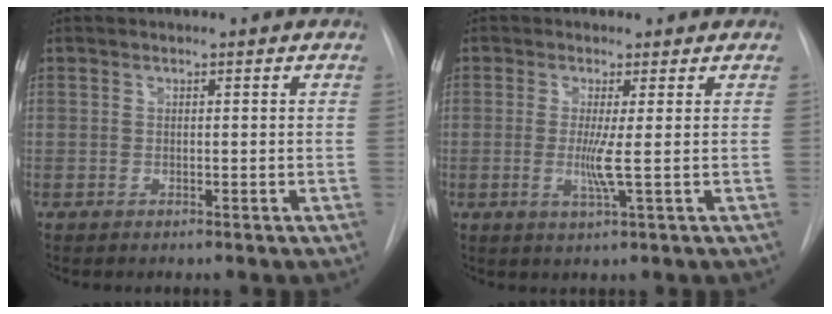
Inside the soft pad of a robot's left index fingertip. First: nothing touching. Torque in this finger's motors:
{"motor_torque": [0.40, -0.07, 0.11, 0.04]}